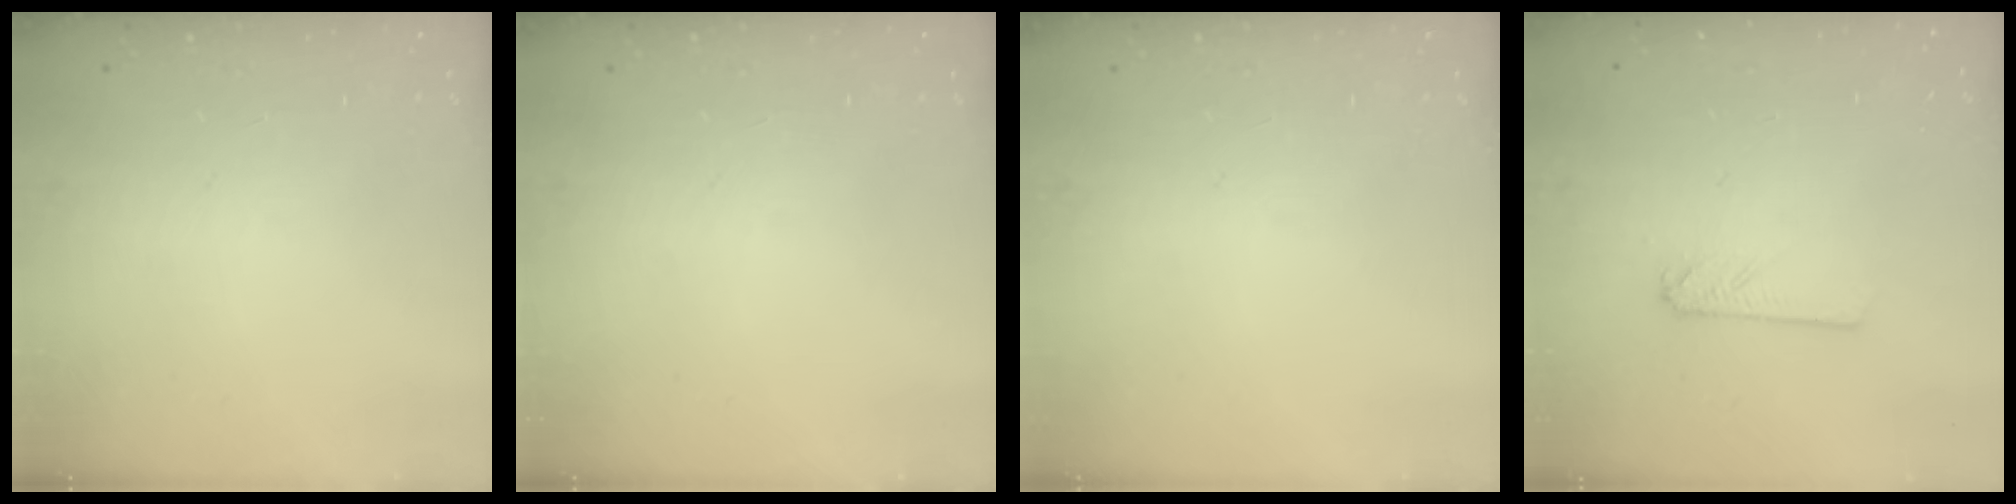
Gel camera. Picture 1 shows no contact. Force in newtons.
{"total": 0.0}
{"total": 0.0}
{"total": 2.4, "press": 2.4, "slide": 0.2}